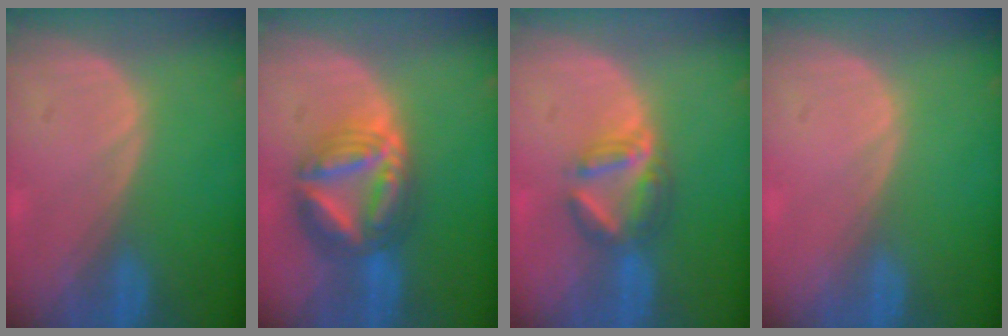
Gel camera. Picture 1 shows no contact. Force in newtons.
{"total": 9.1, "press": 9.1, "slide": 0.9}
{"total": 5.9, "press": 5.4, "slide": 2.3}
{"total": 0.0}